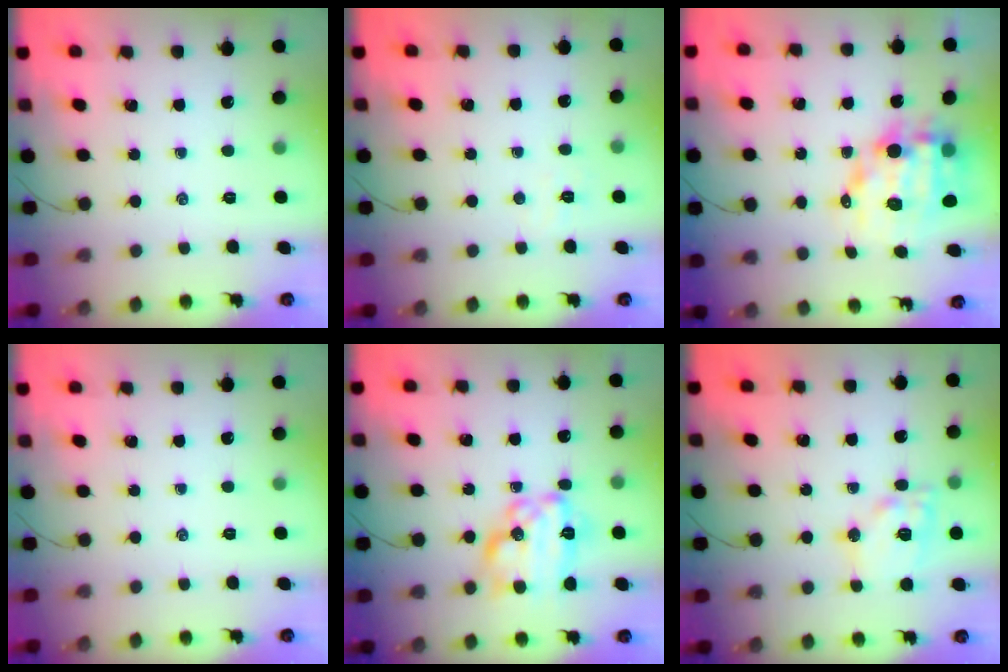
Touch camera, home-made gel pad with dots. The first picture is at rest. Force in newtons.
{"total": 3.8, "press": 3.7, "slide": 0.8}
{"total": 12.0, "press": 11.6, "slide": 3.2}
{"total": 0.0}
{"total": 17.1, "press": 17.1, "slide": 1.1}
{"total": 13.6, "press": 13.4, "slide": 2.3}